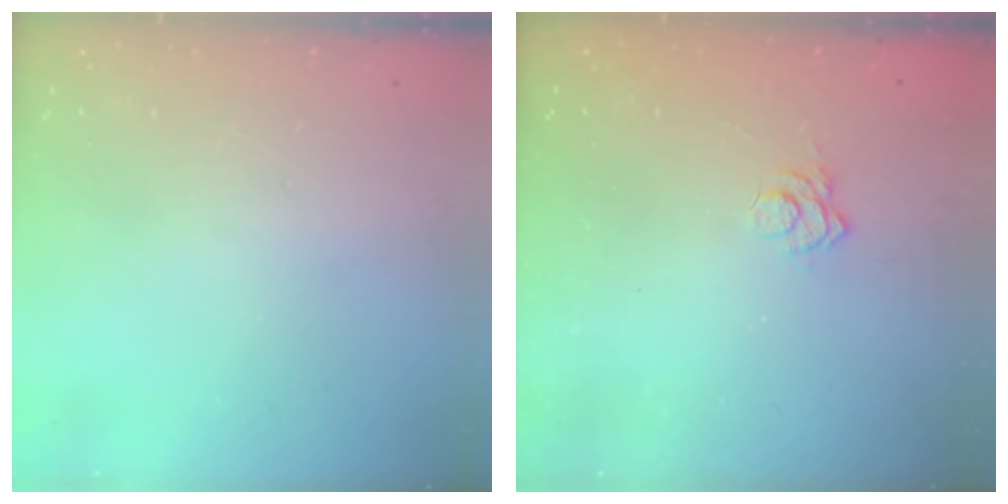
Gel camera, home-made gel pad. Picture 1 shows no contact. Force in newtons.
{"total": 2.6, "press": 2.3, "slide": 1.1}